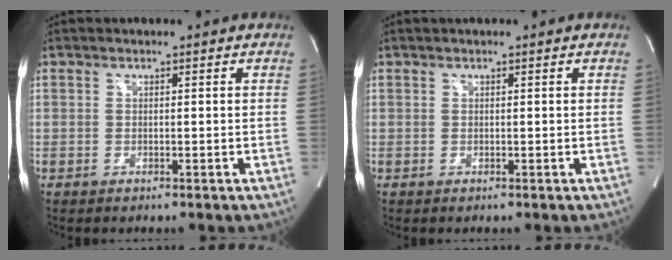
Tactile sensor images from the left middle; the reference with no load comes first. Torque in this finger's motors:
{"motor_torque": [0.12, -0.05, -0.06, 0.01]}